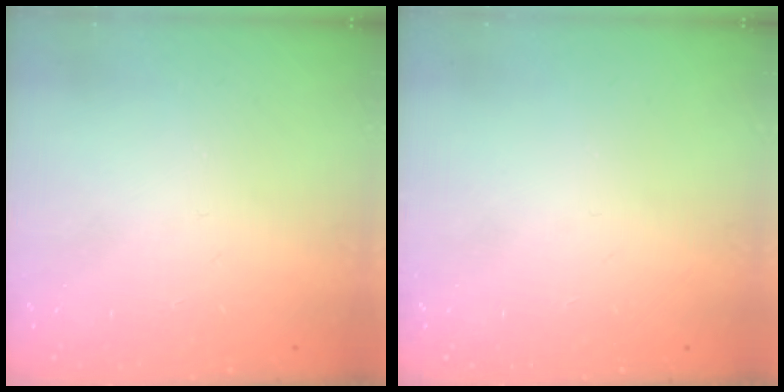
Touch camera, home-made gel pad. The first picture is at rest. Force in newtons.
{"total": 0.0}